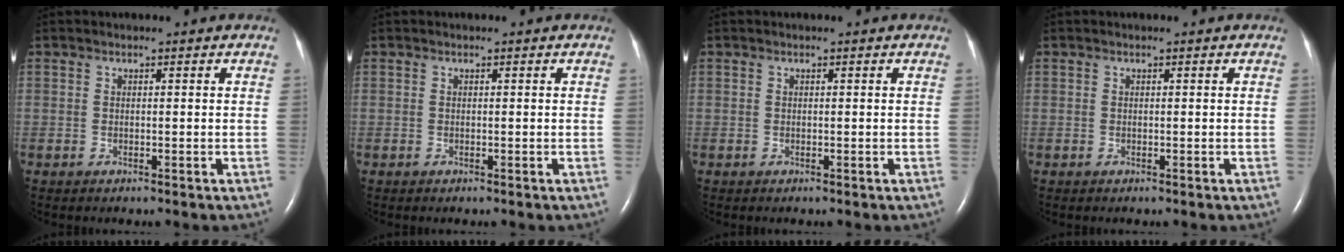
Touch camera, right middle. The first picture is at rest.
{"total": 0.0}
{"total": 0.0}
{"total": 0.0}